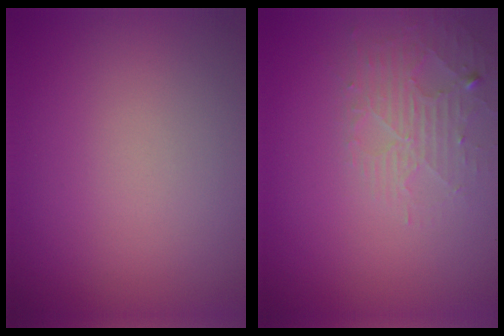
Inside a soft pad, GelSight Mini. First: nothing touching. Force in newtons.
{"total": 2.6, "press": 2.6, "slide": 0.4}